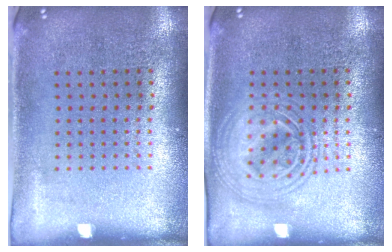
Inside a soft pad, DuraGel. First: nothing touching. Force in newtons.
{"total": 2.6, "press": 2.6, "slide": 0.3}